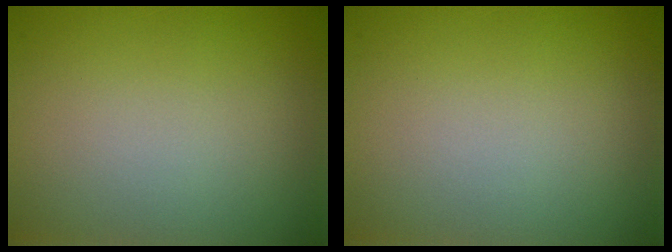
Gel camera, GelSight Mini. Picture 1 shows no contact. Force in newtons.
{"total": 0.0}